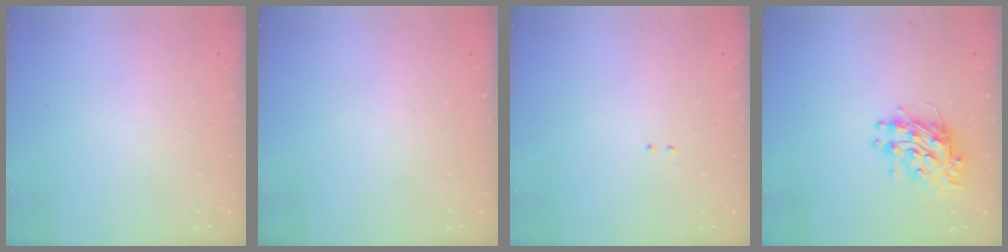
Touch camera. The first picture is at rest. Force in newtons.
{"total": 0.0}
{"total": 2.0, "press": 2.0, "slide": 0.4}
{"total": 9.8, "press": 9.8, "slide": 1.1}